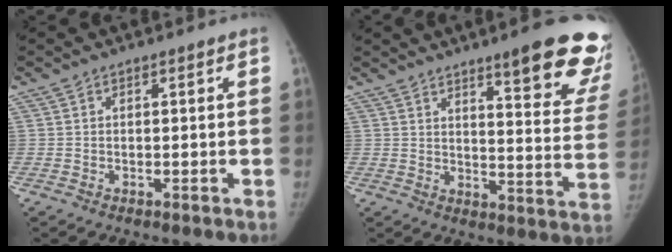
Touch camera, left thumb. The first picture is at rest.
{"total": 20.0, "force": [13.4, 3.8, 14.4], "torque": [-0.148, -0.073, 0.166]}